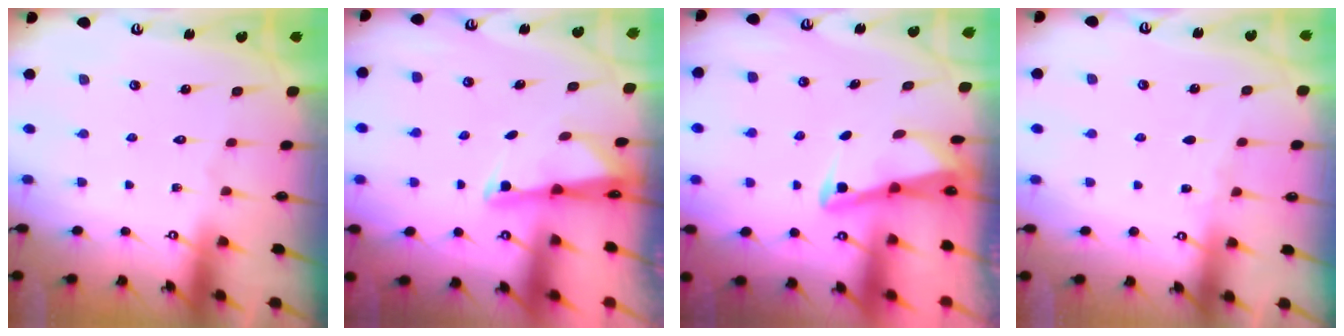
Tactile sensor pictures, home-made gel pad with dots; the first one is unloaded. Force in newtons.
{"total": 2.0, "press": 2.0, "slide": 0.4}
{"total": 3.0, "press": 3.0, "slide": 0.4}
{"total": 2.4, "press": 2.4, "slide": 0.3}